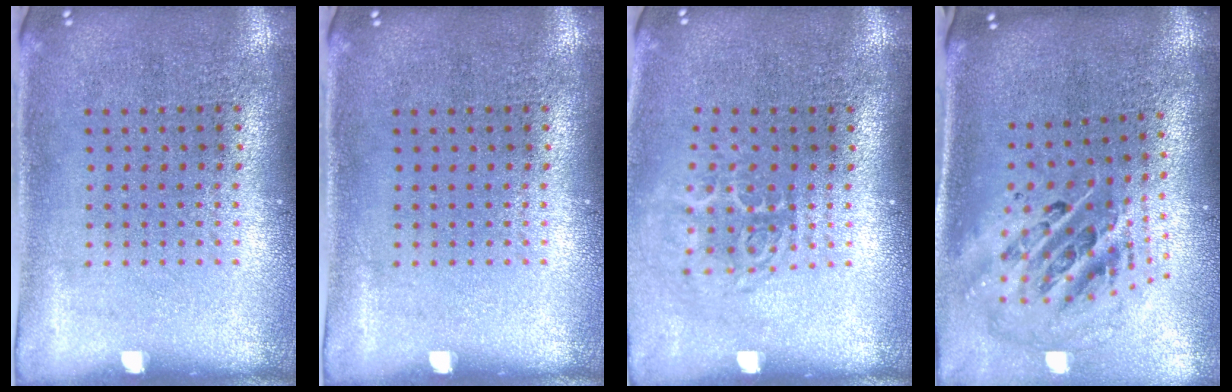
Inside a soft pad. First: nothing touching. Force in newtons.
{"total": 0.0}
{"total": 1.8, "press": 1.2, "slide": 1.3}
{"total": 2.8, "press": 1.9, "slide": 2.0}